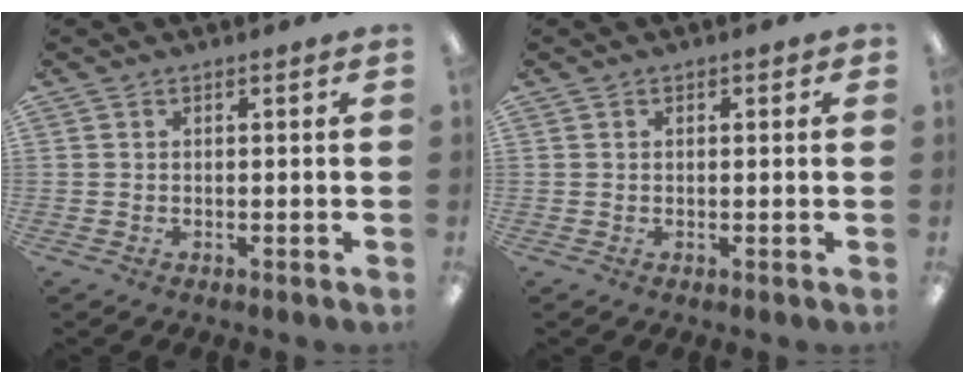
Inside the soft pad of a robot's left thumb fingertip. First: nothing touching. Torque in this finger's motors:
{"motor_torque": [-0.13, -0.08, -0.19, -0.29, 0.02]}